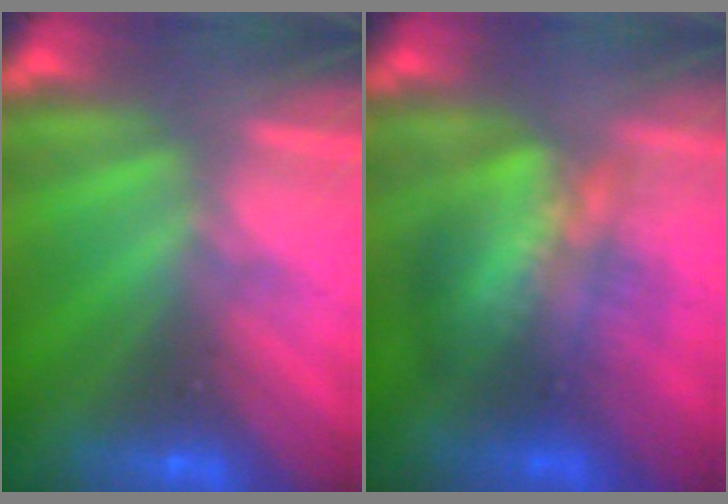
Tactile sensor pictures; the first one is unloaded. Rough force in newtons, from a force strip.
{"total": 3.7}